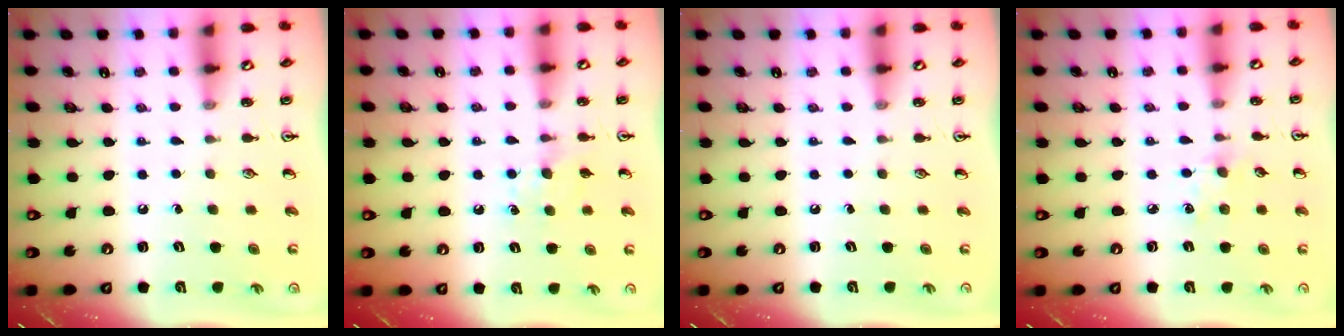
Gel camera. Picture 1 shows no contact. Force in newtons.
{"total": 5.8, "press": 5.8, "slide": 0.7}
{"total": 0.0}
{"total": 4.4, "press": 4.4, "slide": 0.6}